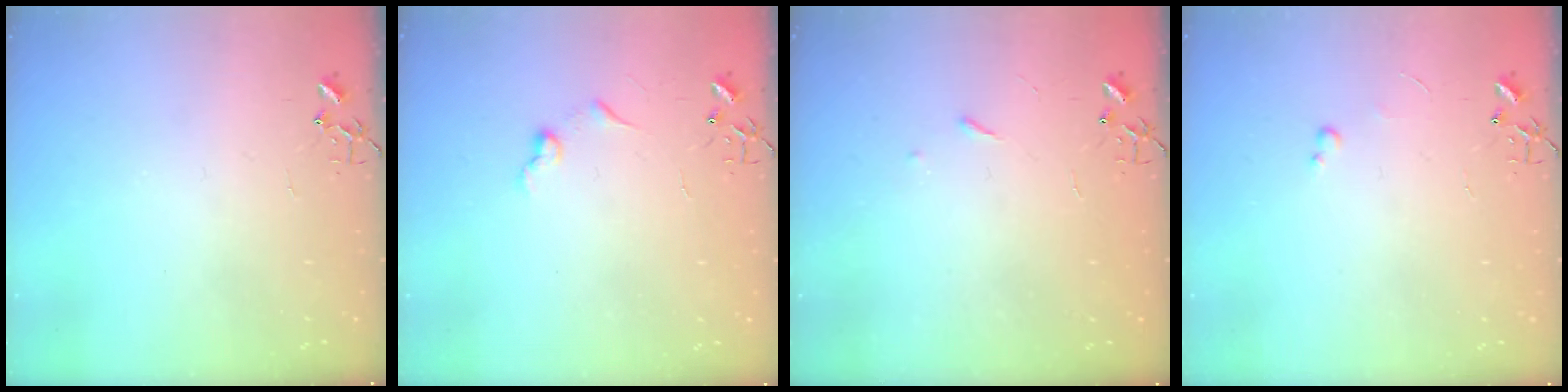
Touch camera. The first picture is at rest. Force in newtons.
{"total": 6.3, "press": 6.3, "slide": 0.5}
{"total": 2.9, "press": 2.8, "slide": 0.5}
{"total": 2.4, "press": 2.3, "slide": 0.4}